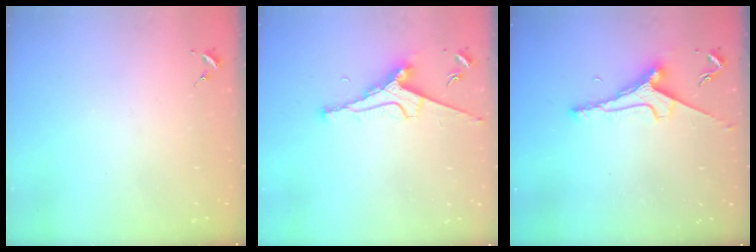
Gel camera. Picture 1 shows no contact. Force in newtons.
{"total": 8.4, "press": 8.3, "slide": 1.1}
{"total": 7.6, "press": 7.5, "slide": 0.9}